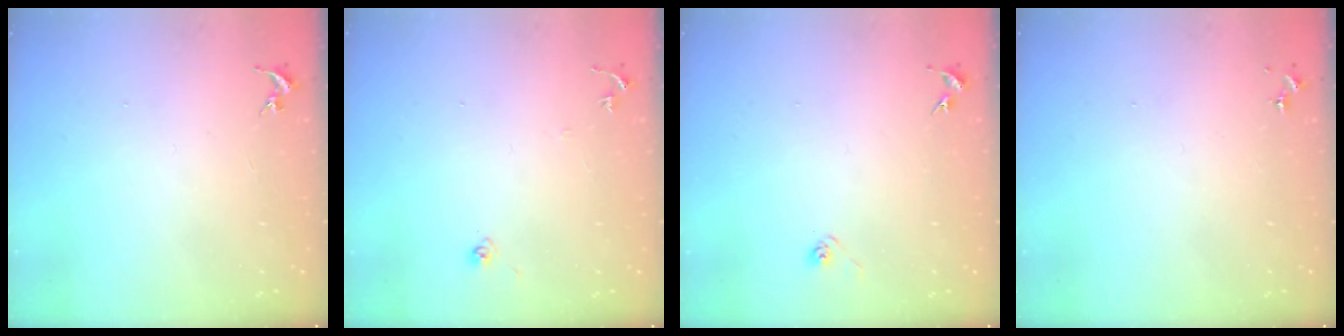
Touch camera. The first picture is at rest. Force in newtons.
{"total": 6.2, "press": 6.1, "slide": 0.5}
{"total": 3.3, "press": 3.0, "slide": 1.2}
{"total": 0.0}